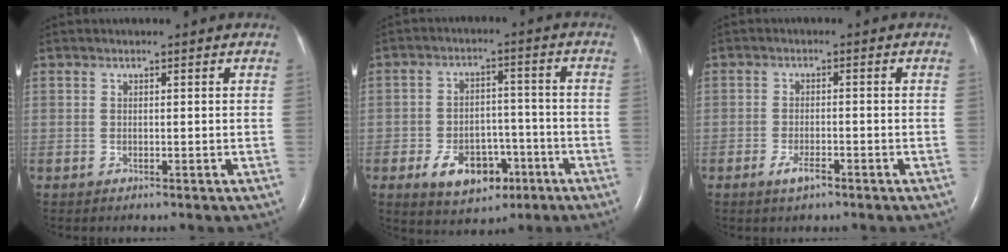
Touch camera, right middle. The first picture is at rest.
{"total": 9.0, "force": [-4.4, 5.7, 5.5], "torque": [-0.094, 0.009, -0.060]}
{"total": 2.5, "force": [-1.6, 0.6, 1.8], "torque": [-0.041, -0.002, -0.030]}